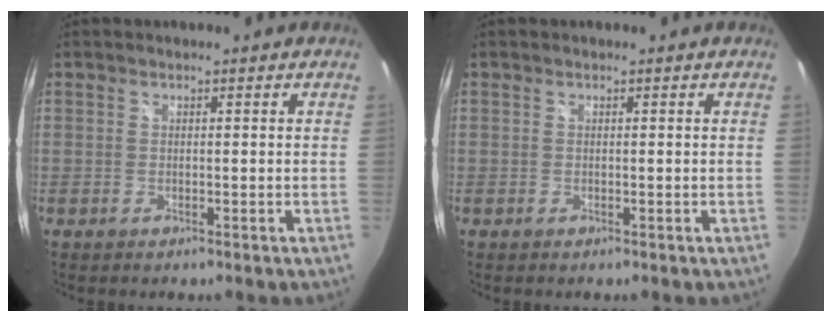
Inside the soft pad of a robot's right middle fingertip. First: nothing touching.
{"total": 0.0}